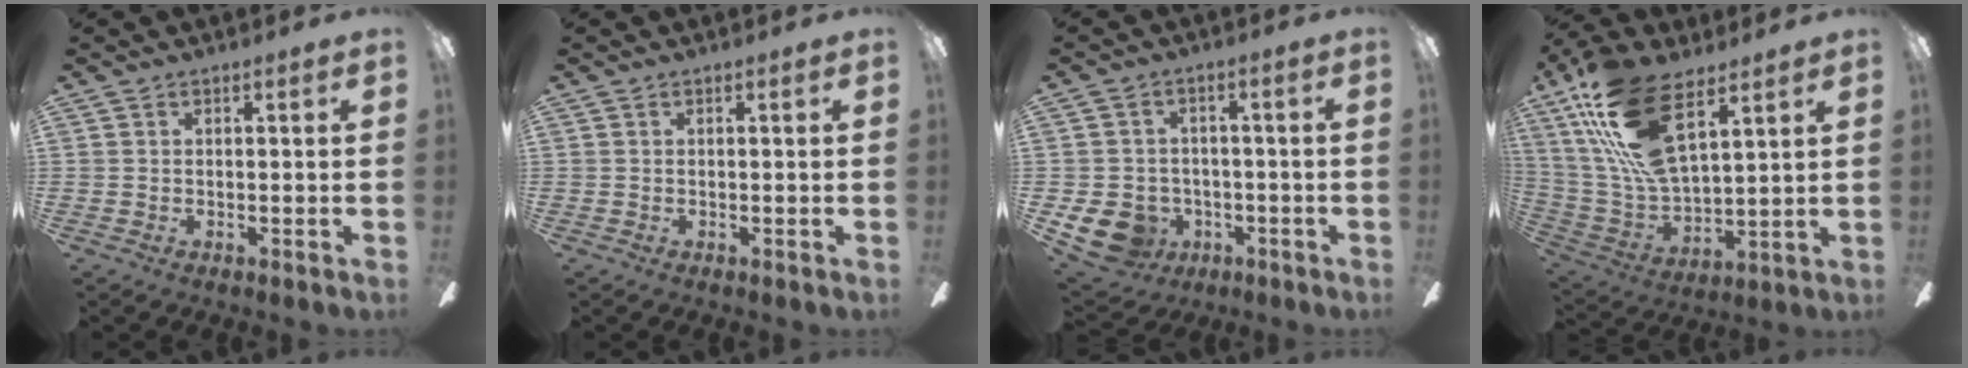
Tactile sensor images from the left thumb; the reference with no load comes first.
{"total": 0.0}
{"total": 8.8, "force": [-4.3, 7.0, 3.2], "torque": [-0.104, 0.020, -0.078]}
{"total": 21.2, "force": [12.0, 8.9, 15.1], "torque": [-0.328, -0.054, 0.210]}